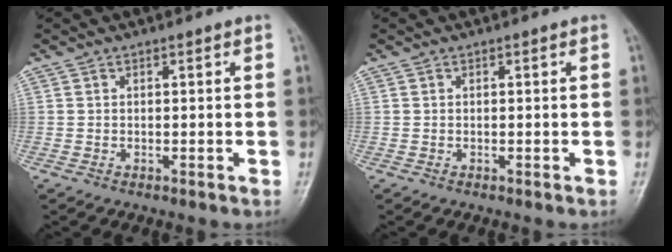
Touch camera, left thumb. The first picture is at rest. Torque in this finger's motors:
{"motor_torque": [-0.09, 0.10, 0.00, 0.00, 0.00]}